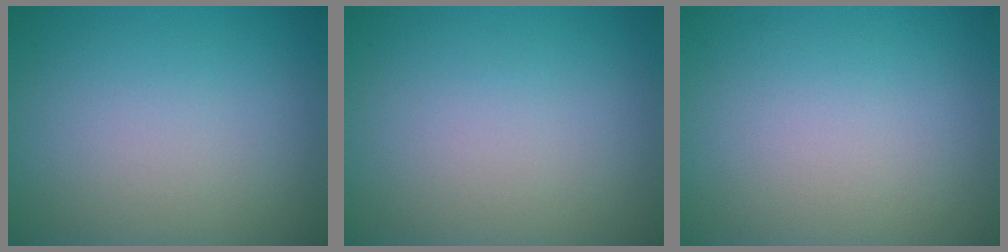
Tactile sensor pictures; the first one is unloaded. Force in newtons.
{"total": 0.0}
{"total": 0.0}